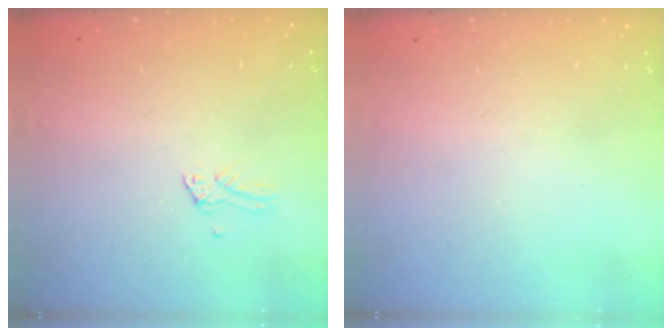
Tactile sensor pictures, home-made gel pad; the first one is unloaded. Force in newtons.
{"total": 0.0}